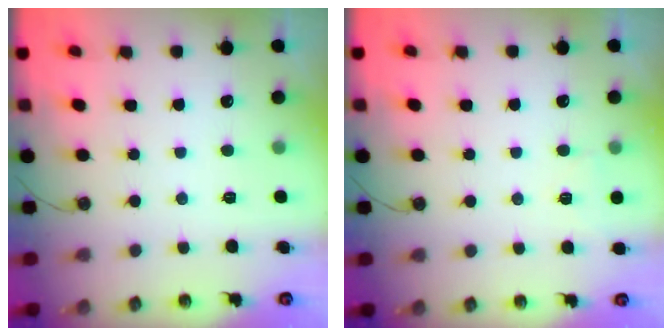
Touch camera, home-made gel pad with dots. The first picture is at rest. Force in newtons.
{"total": 4.0, "press": 3.2, "slide": 2.5}